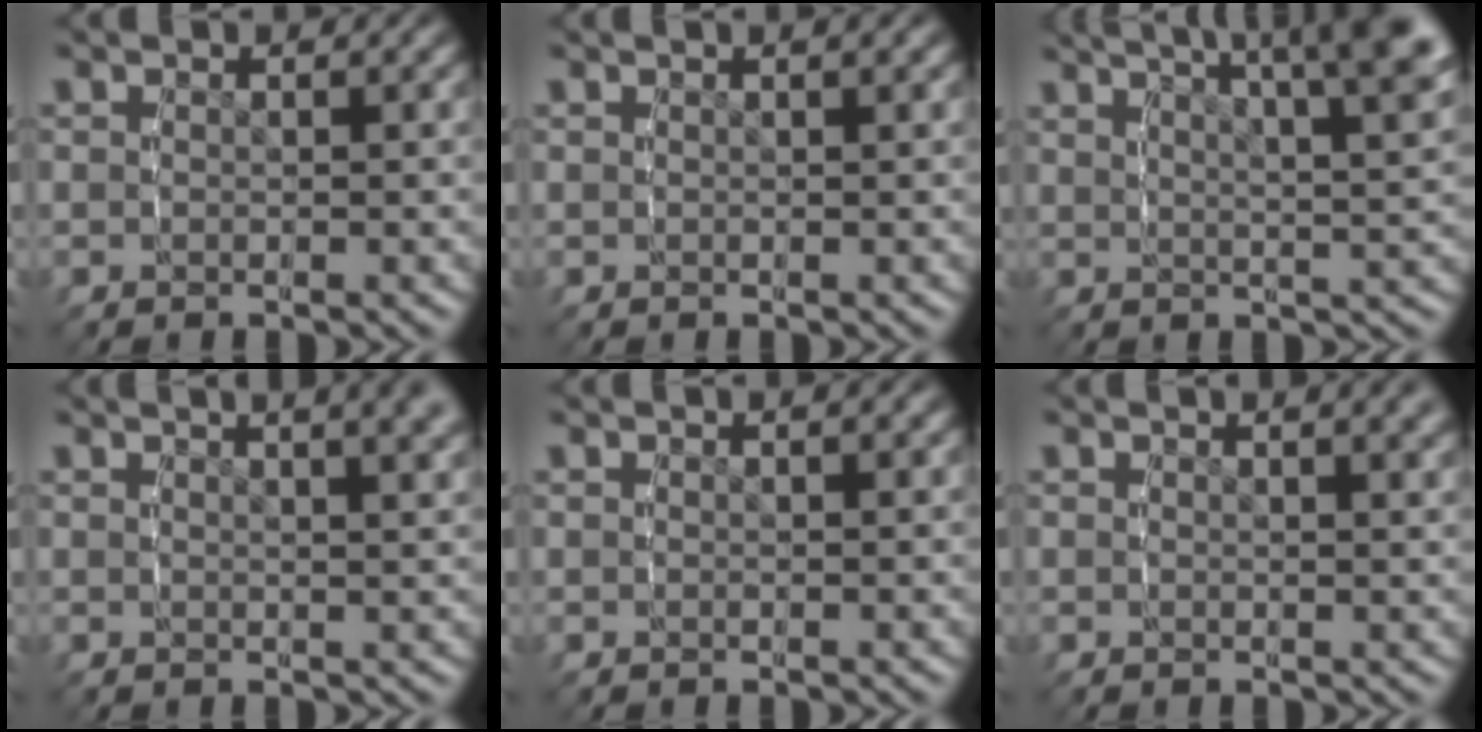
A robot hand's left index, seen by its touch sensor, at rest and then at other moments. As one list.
[{"total": 1.7, "force": [1.2, 0.4, 1.2], "torque": [-0.010, 0.009, 0.016]}, {"total": 10.1, "force": [5.9, 4.3, 7.0], "torque": [-0.074, 0.006, 0.079]}, {"total": 6.2, "force": [4.0, 2.4, 4.2], "torque": [-0.047, 0.017, 0.051]}, {"total": 1.4, "force": [1.0, 0.4, 0.9], "torque": [-0.008, 0.007, 0.012]}, {"total": 3.8, "force": [2.4, 1.2, 2.7], "torque": [-0.030, 0.011, 0.031]}]